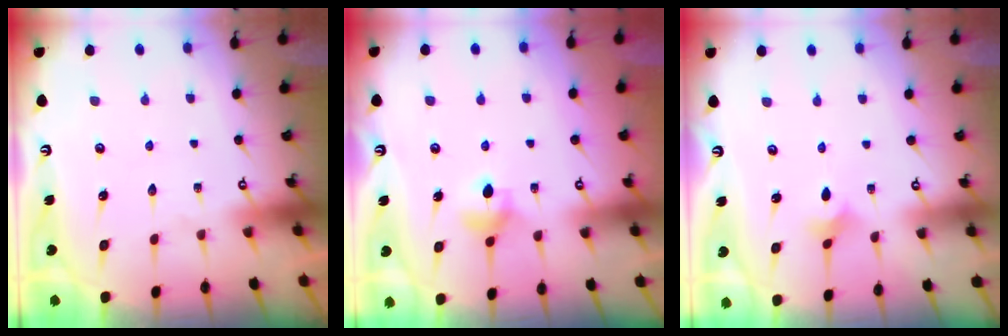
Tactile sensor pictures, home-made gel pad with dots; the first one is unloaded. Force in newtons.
{"total": 5.6, "press": 5.6, "slide": 0.8}
{"total": 2.0, "press": 2.0, "slide": 0.4}